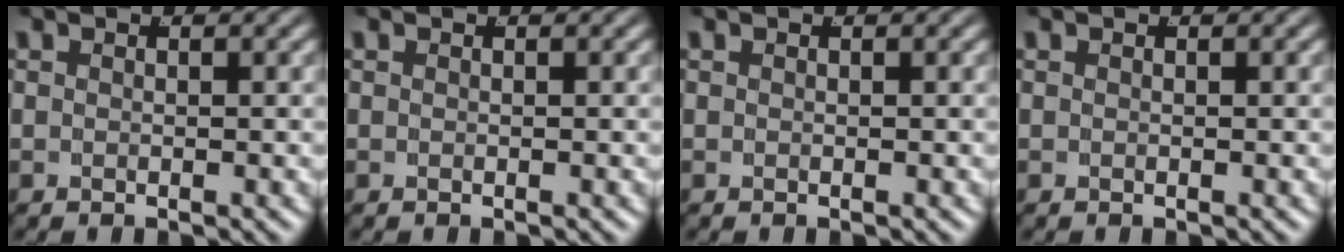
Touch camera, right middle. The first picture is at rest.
{"total": 0.0}
{"total": 0.0}
{"total": 0.0}